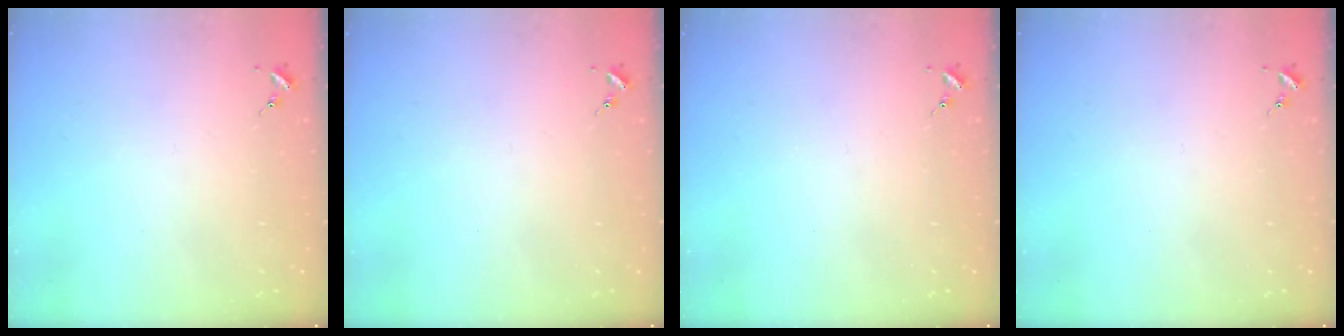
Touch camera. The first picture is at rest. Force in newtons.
{"total": 0.0}
{"total": 0.0}
{"total": 0.0}